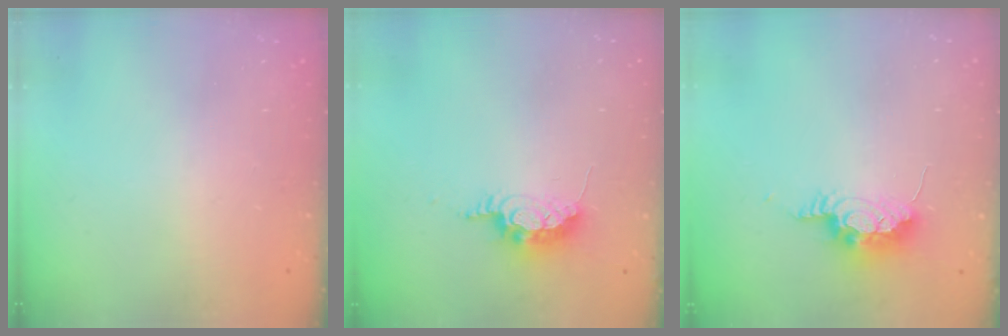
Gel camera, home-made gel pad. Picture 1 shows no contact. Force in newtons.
{"total": 8.7, "press": 8.7, "slide": 0.9}
{"total": 8.6, "press": 8.3, "slide": 2.5}